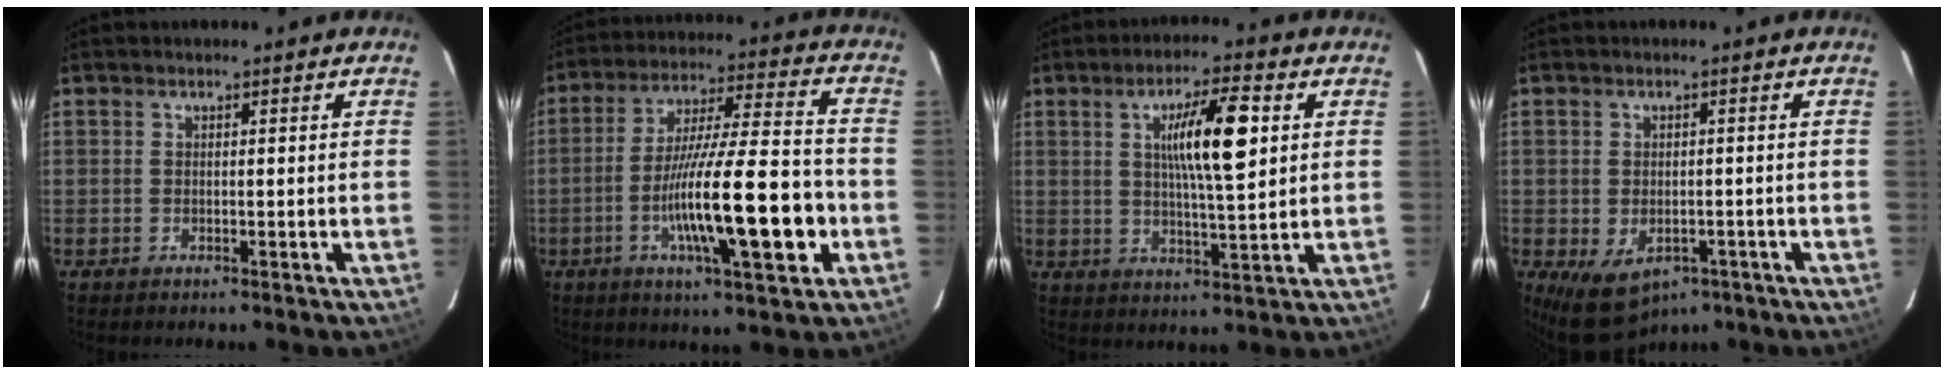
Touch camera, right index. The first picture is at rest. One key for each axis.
{"total": 18.3, "fx": -5.1, "fy": 1.8, "fz": 17.5, "tx": -0.298, "ty": -0.004, "tz": -0.080}
{"total": 10.2, "fx": 2.6, "fy": 1.2, "fz": 9.8, "tx": -0.168, "ty": 0.005, "tz": 0.044}
{"total": 8.6, "fx": -4.6, "fy": 5.5, "fz": 4.7, "tx": -0.080, "ty": 0.000, "tz": -0.057}